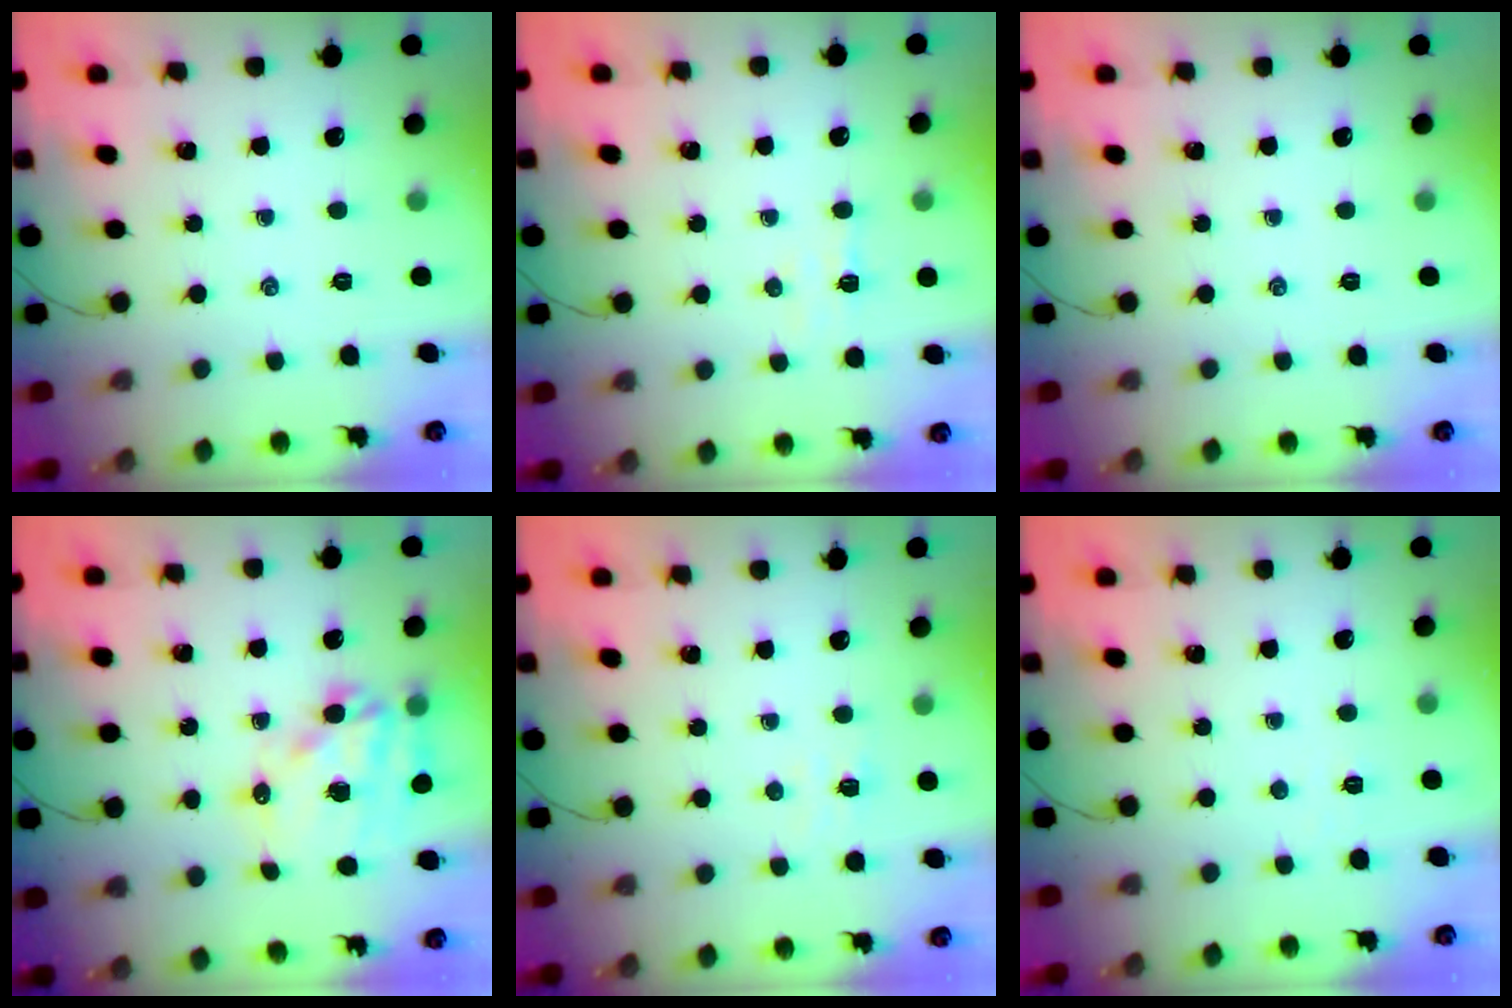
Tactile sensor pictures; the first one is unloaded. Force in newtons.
{"total": 5.1, "press": 4.9, "slide": 1.2}
{"total": 0.0}
{"total": 15.9, "press": 15.4, "slide": 3.8}
{"total": 4.0, "press": 3.9, "slide": 0.9}
{"total": 1.9, "press": 1.8, "slide": 0.6}